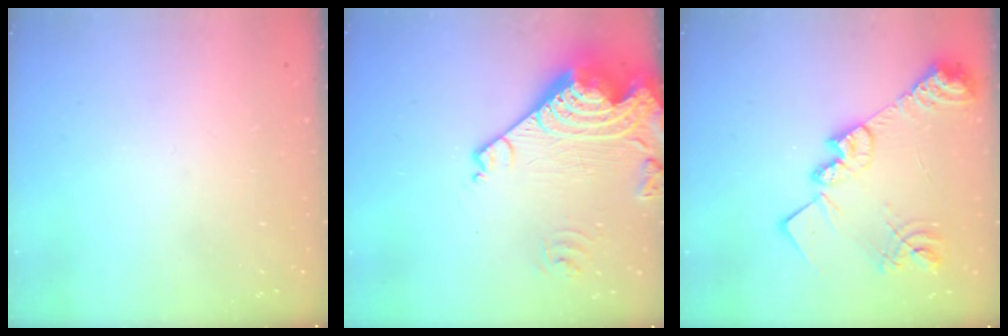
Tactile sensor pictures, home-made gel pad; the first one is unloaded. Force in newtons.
{"total": 22.2, "press": 22.0, "slide": 2.9}
{"total": 20.0, "press": 20.0, "slide": 1.4}